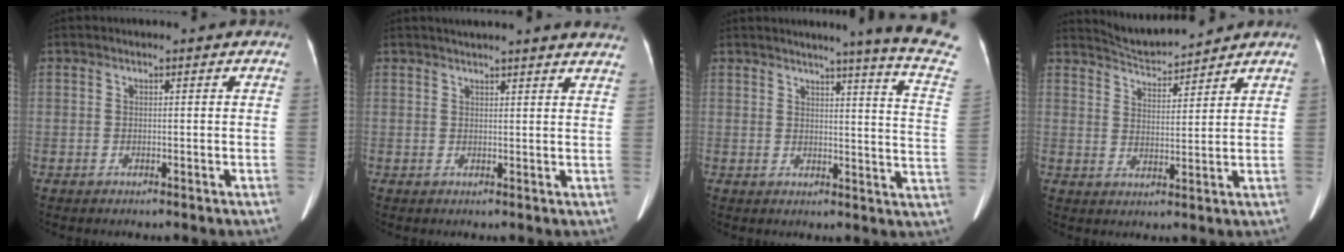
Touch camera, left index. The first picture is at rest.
{"total": 13.9, "force": [12.8, 0.7, 5.2], "torque": [-0.066, 0.001, 0.144]}
{"total": 14.3, "force": [12.2, -2.1, 7.3], "torque": [-0.097, -0.083, 0.120]}
{"total": 6.2, "force": [6.2, 0.2, 0.4], "torque": [-0.017, 0.011, 0.113]}